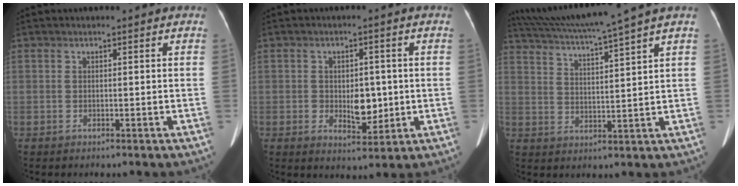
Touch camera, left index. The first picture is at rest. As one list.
[{"total": 5.0, "force": [-0.4, 3.0, 4.0], "torque": [-0.060, 0.001, 0.000]}, {"total": 12.4, "force": [10.6, -2.5, 5.9], "torque": [-0.108, -0.003, 0.168]}]